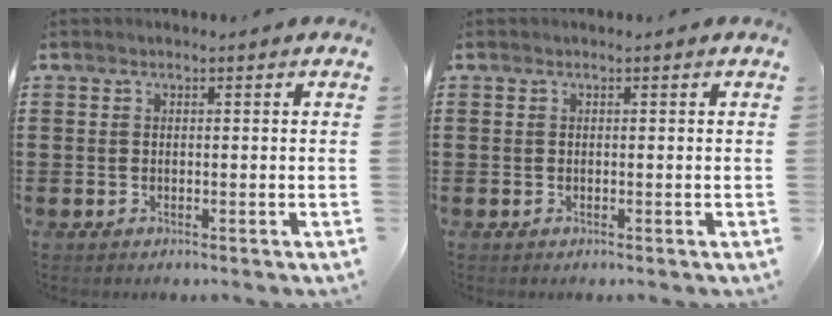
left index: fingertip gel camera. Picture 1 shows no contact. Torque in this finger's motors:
{"motor_torque": [-0.01, 0.00, 0.00, 0.00]}